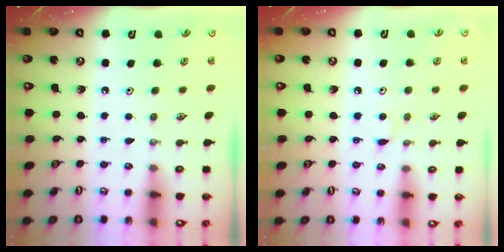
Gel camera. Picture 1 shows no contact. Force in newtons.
{"total": 3.9, "press": 3.9, "slide": 0.6}